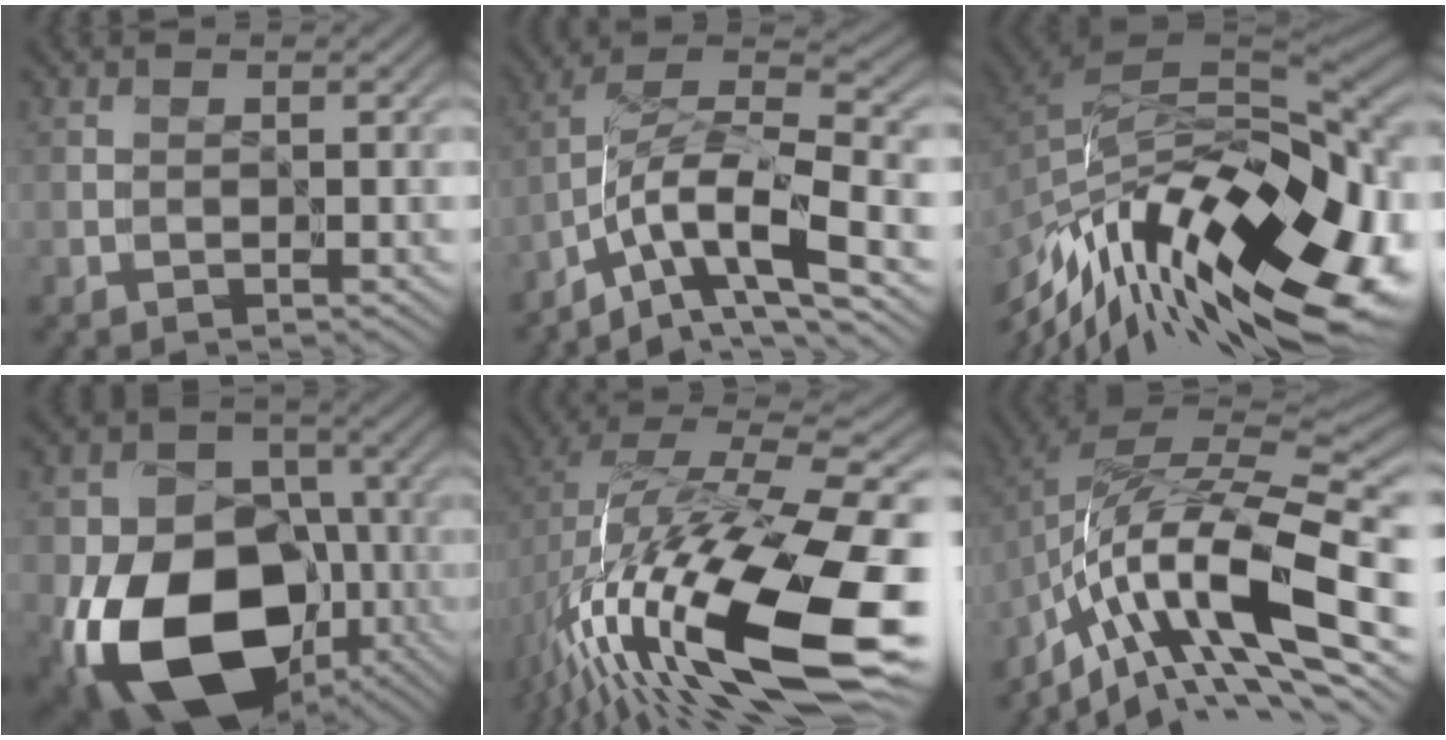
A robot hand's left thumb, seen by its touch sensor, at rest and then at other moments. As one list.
[{"total": 11.8, "force": [-6.5, 3.8, 9.1], "torque": [-0.171, 0.001, -0.125]}, {"total": 17.9, "force": [-8.5, 7.7, 13.7], "torque": [-0.253, -0.014, -0.127]}, {"total": 20.0, "force": [-7.3, 14.8, 11.4], "torque": [-0.212, -0.049, -0.126]}, {"total": 18.6, "force": [-5.7, 6.8, 16.4], "torque": [-0.316, -0.014, -0.096]}, {"total": 14.9, "force": [-7.2, 5.4, 11.9], "torque": [-0.222, 0.008, -0.145]}]